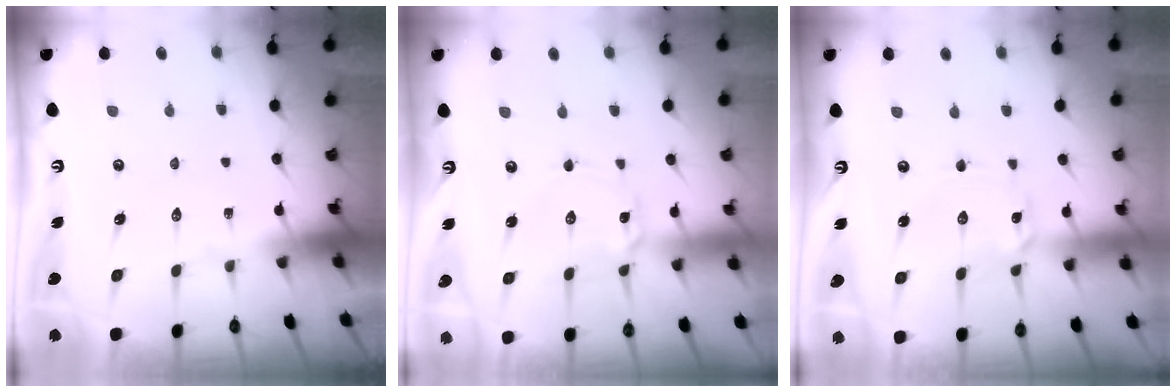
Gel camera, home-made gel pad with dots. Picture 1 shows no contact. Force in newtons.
{"total": 2.4, "press": 2.4, "slide": 0.1}
{"total": 2.0, "press": 2.0, "slide": 0.1}